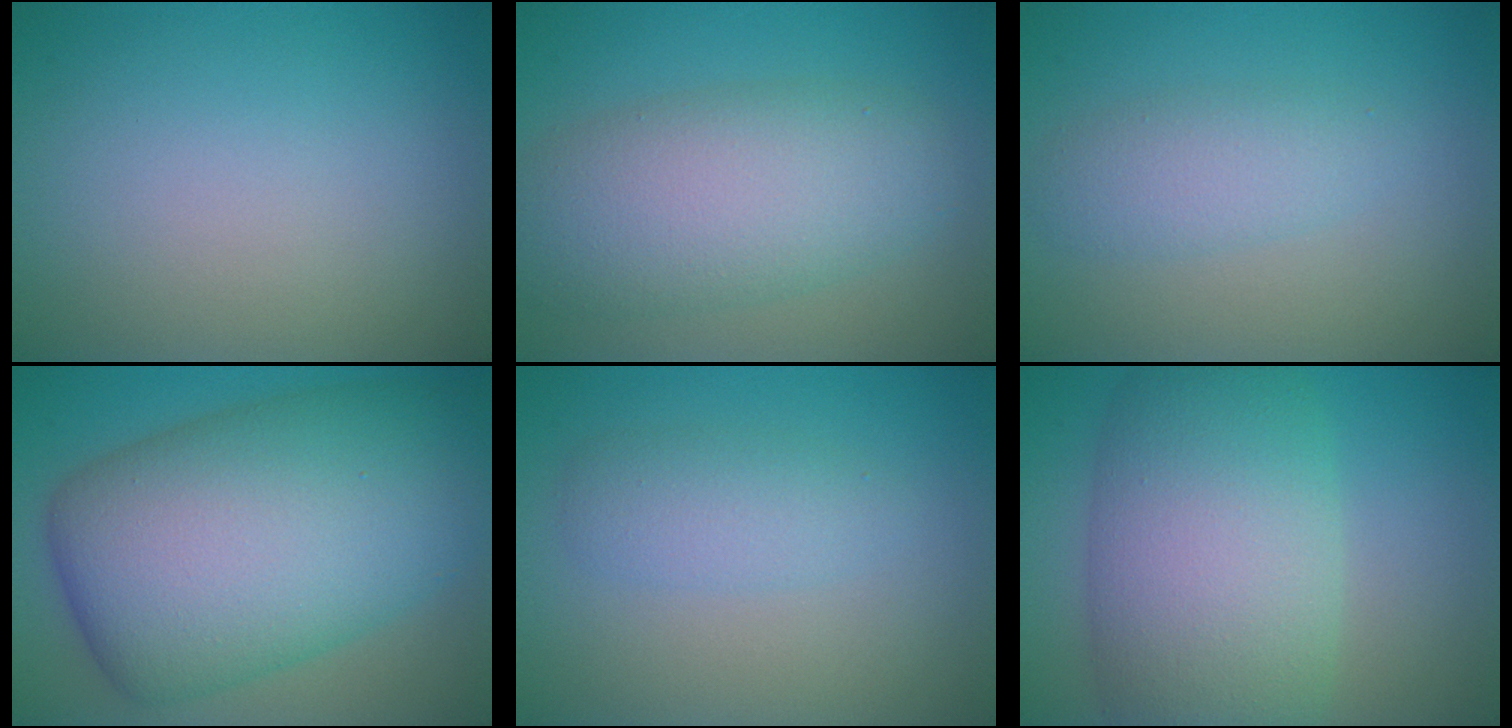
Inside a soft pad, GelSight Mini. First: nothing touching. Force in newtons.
{"total": 7.6, "press": 7.6, "slide": 0.2}
{"total": 2.6, "press": 2.6, "slide": 0.1}
{"total": 15.1, "press": 15.1, "slide": 0.1}
{"total": 2.4, "press": 2.4, "slide": 0.1}
{"total": 10.6, "press": 10.6, "slide": 0.5}